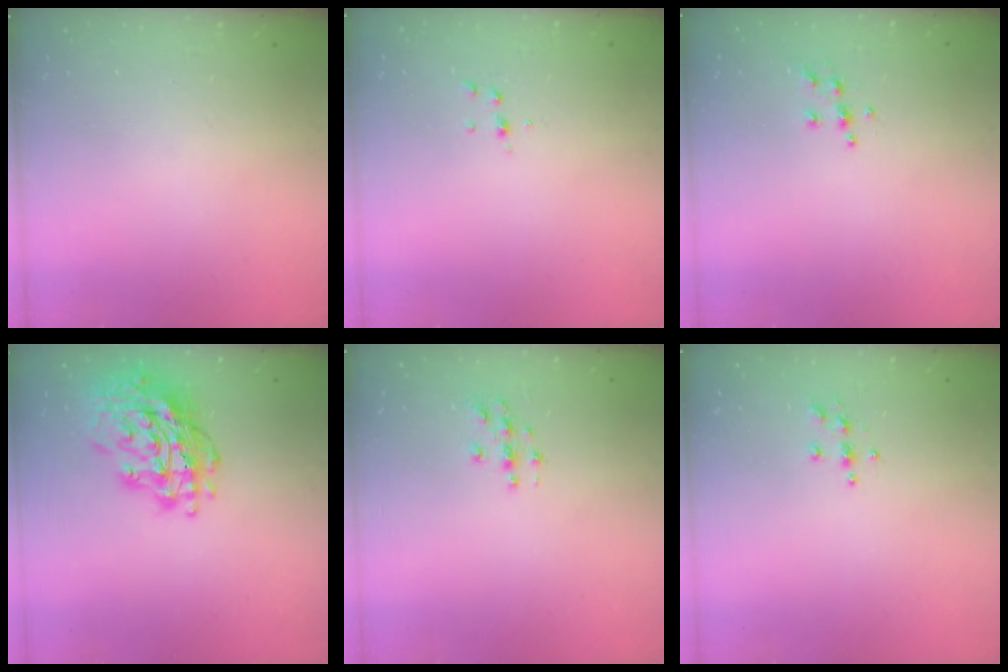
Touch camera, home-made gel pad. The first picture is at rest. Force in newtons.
{"total": 3.8, "press": 3.8, "slide": 0.4}
{"total": 5.7, "press": 5.7, "slide": 0.6}
{"total": 19.1, "press": 19.0, "slide": 1.9}
{"total": 2.8, "press": 2.8, "slide": 0.3}
{"total": 3.9, "press": 3.8, "slide": 0.4}